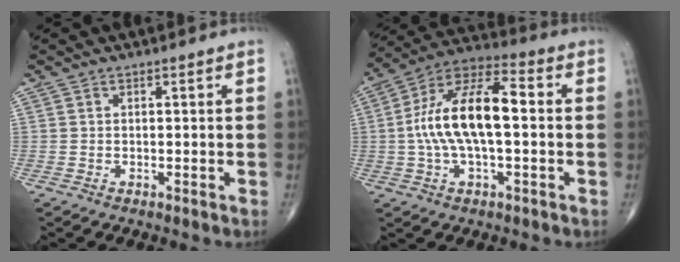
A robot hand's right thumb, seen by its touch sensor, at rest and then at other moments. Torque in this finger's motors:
{"motor_torque": [0.48, 0.48, 1.49, -0.26, 0.56]}